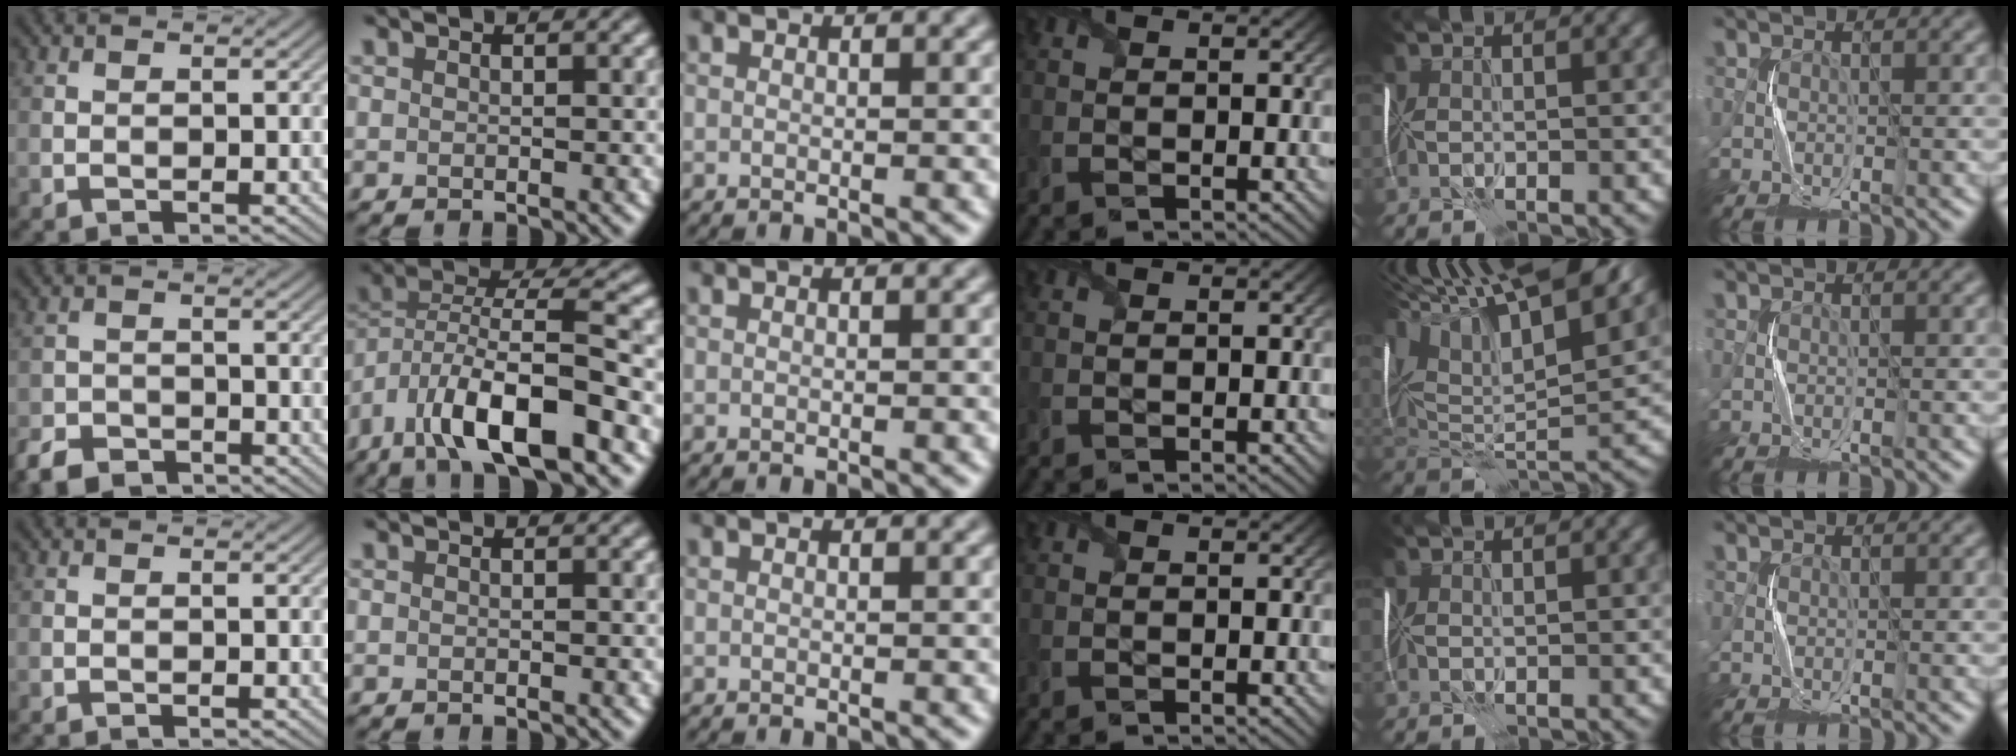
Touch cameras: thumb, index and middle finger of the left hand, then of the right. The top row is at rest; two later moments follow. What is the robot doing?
{"motion": "fold", "object": "plastic wrap"}